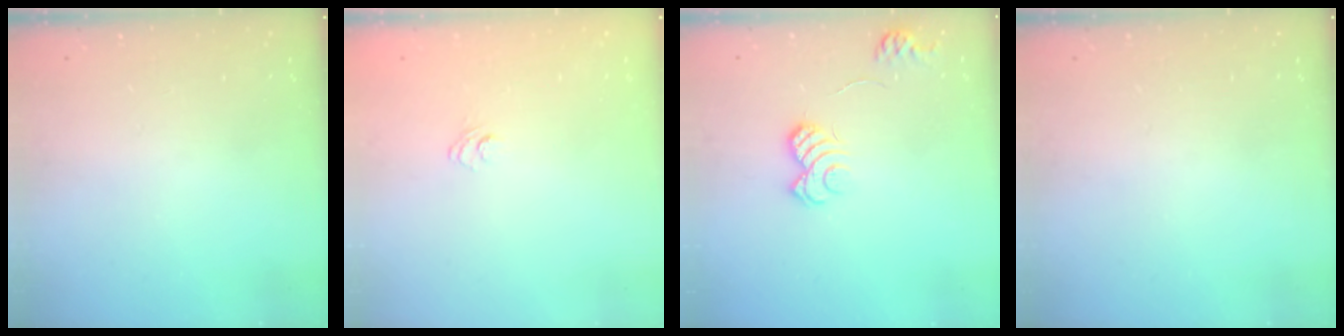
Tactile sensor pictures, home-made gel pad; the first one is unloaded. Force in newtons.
{"total": 4.3, "press": 4.0, "slide": 1.4}
{"total": 9.8, "press": 9.7, "slide": 0.7}
{"total": 0.0}